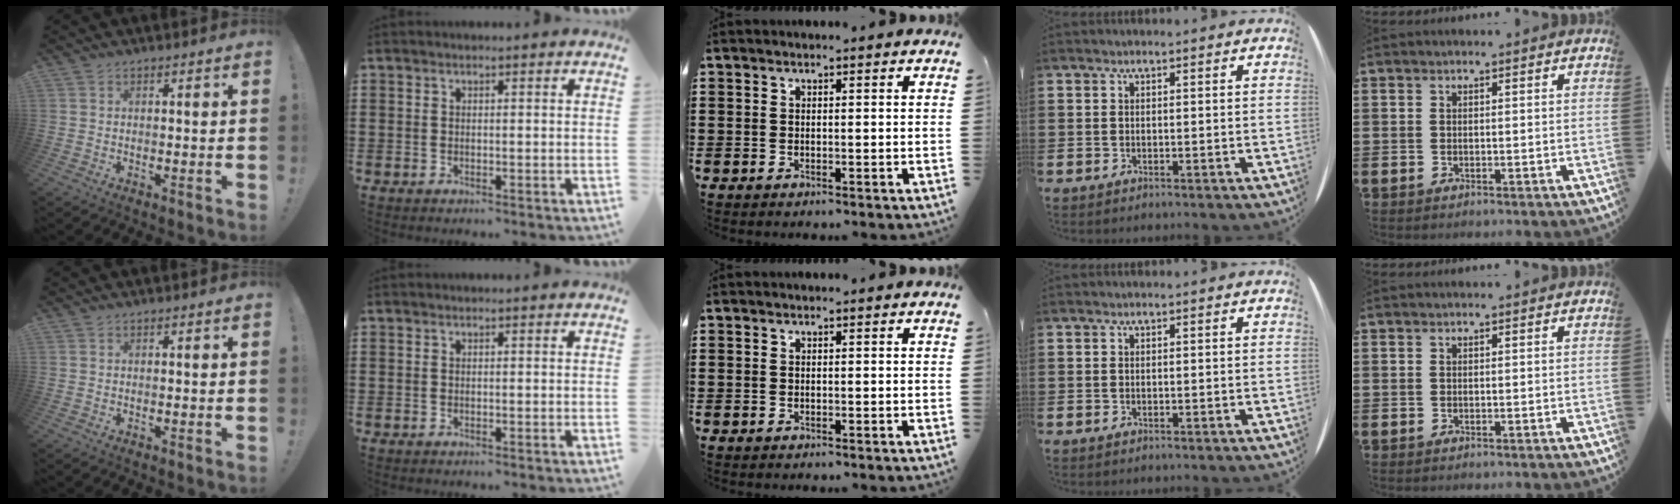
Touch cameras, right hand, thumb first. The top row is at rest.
{}